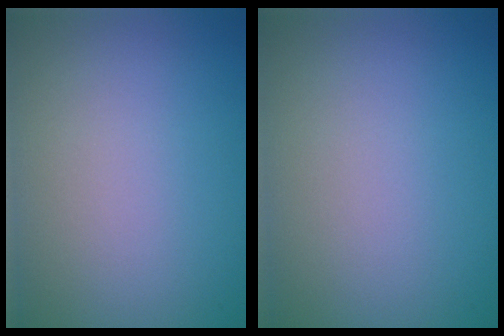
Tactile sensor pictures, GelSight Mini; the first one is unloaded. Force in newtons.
{"total": 0.0}